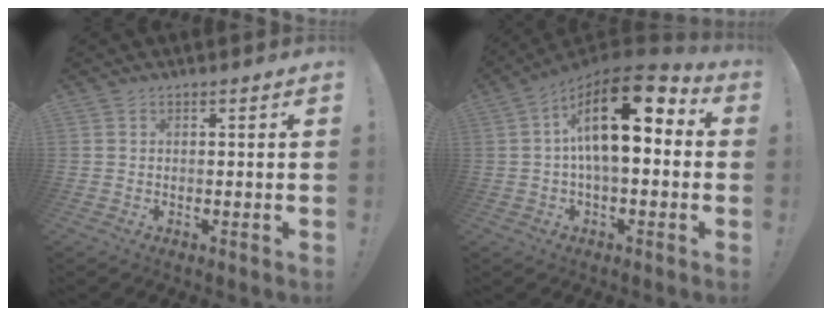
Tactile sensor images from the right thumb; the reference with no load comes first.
{"total": 18.9, "force": [4.5, 8.4, 16.3], "torque": [-0.269, -0.022, 0.073]}